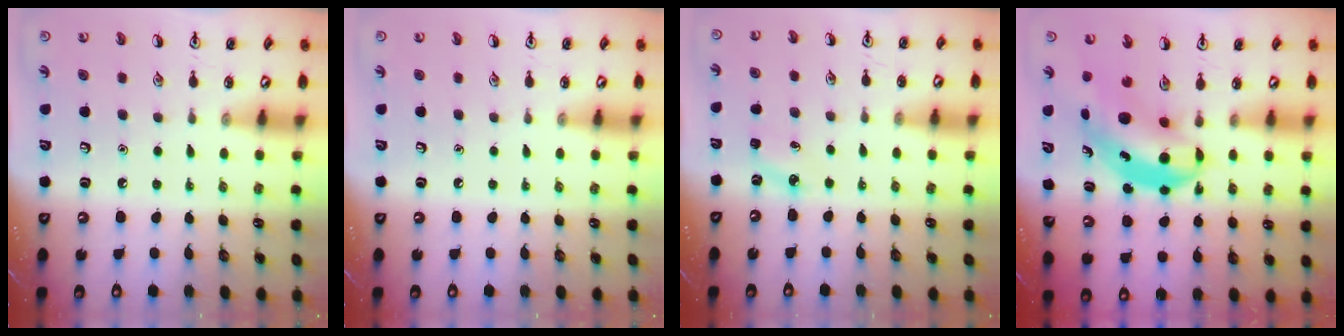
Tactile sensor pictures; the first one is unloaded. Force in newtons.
{"total": 0.0}
{"total": 3.7, "press": 3.5, "slide": 1.1}
{"total": 6.6, "press": 6.5, "slide": 1.5}